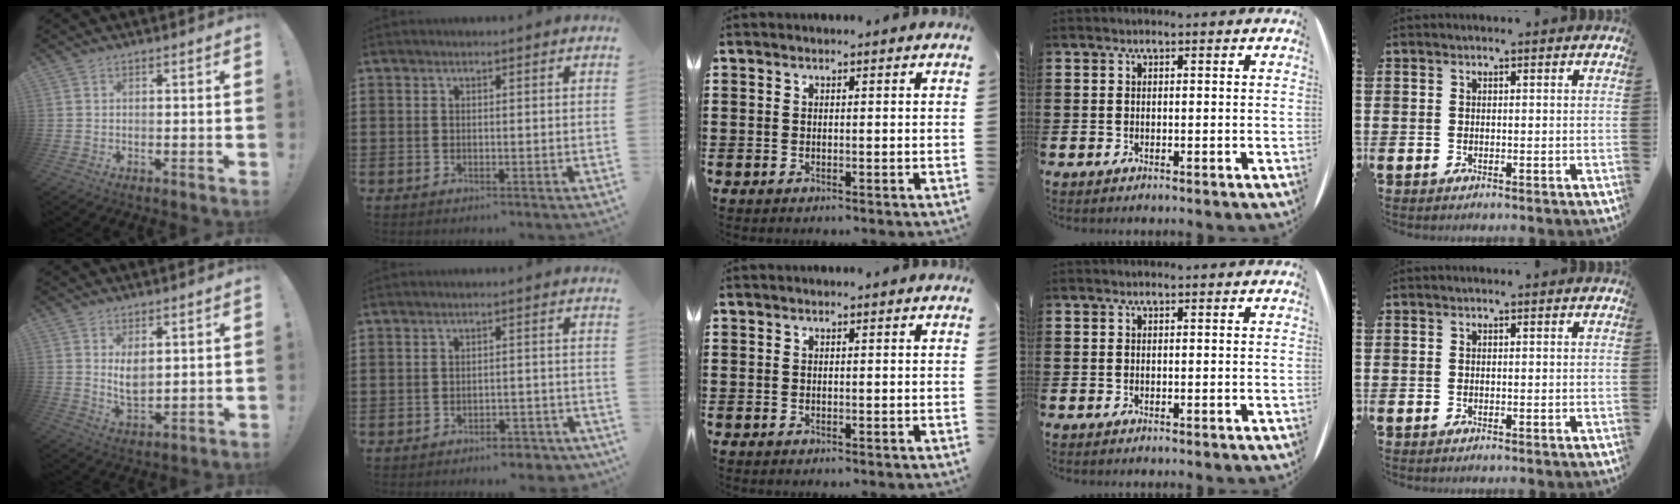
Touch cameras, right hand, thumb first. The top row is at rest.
{"thumb": {"total": 6.0, "force": [2.3, 3.3, 4.5], "torque": [-0.067, -0.019, 0.040]}, "index": {"total": 3.3, "force": [-3.1, 0.4, 0.9], "torque": [-0.019, 0.002, -0.062]}}